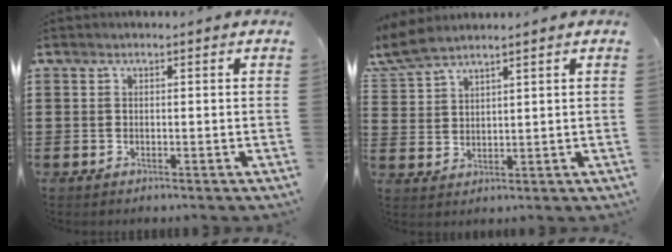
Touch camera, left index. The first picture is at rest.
{"total": 4.7, "force": [4.2, 0.8, 2.1], "torque": [-0.056, -0.004, 0.077]}